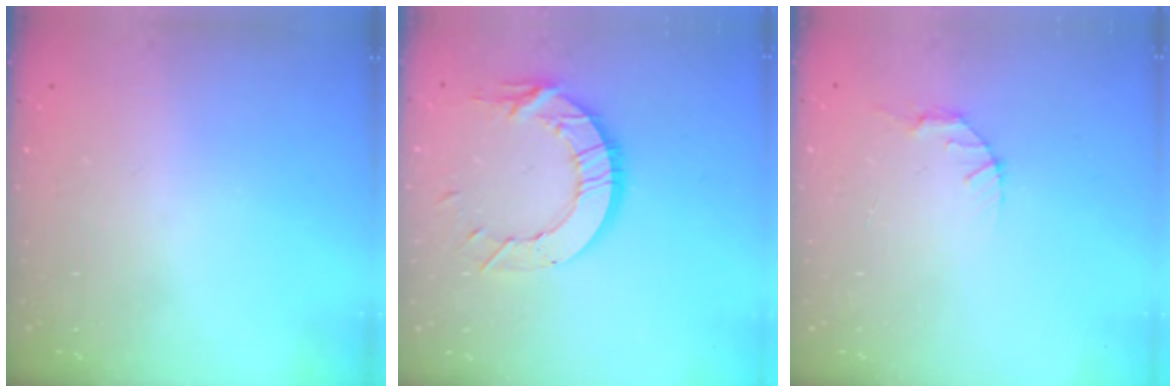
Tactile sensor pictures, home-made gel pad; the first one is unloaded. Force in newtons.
{"total": 12.2, "press": 12.2, "slide": 0.7}
{"total": 2.8, "press": 2.8, "slide": 0.4}